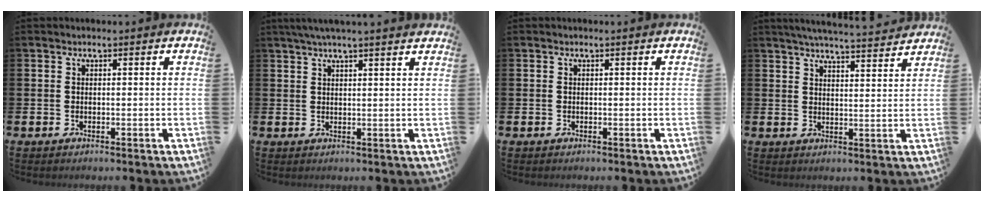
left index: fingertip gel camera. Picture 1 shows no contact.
{"total": 3.1, "force": [2.8, -0.3, 1.1], "torque": [-0.031, -0.003, 0.053]}
{"total": 0.0}
{"total": 5.1, "force": [5.0, -0.1, 1.0], "torque": [-0.028, -0.031, 0.087]}